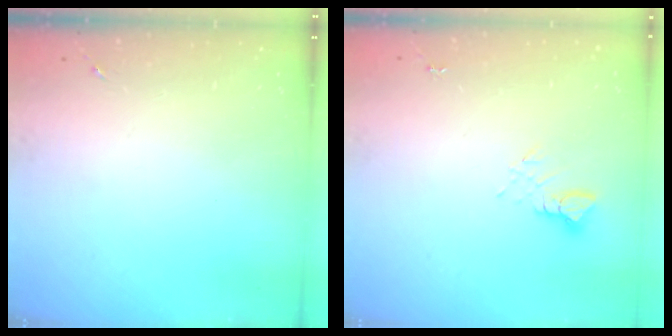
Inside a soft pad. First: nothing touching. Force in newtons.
{"total": 3.9, "press": 3.9, "slide": 0.3}